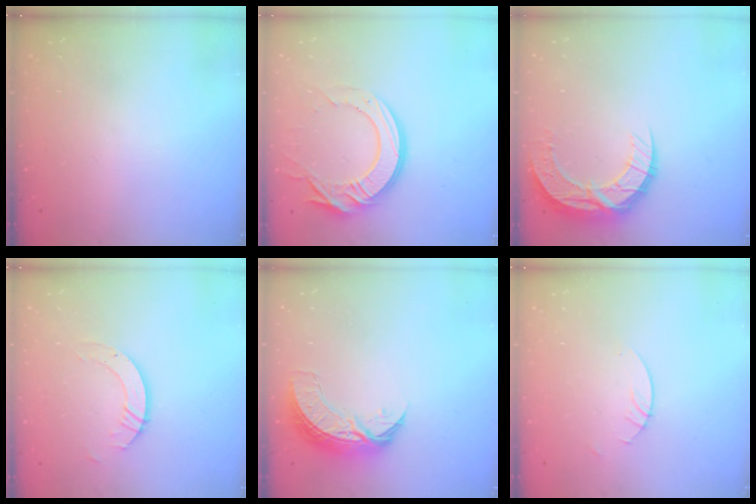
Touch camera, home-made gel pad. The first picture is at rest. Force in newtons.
{"total": 15.8, "press": 15.7, "slide": 1.7}
{"total": 10.6, "press": 10.6, "slide": 0.7}
{"total": 5.0, "press": 5.0, "slide": 0.3}
{"total": 8.6, "press": 8.6, "slide": 0.6}
{"total": 2.7, "press": 2.7, "slide": 0.2}